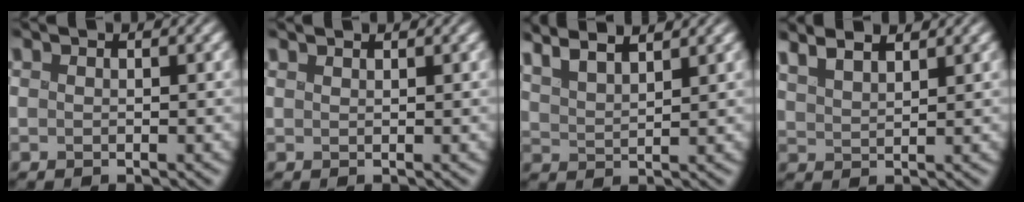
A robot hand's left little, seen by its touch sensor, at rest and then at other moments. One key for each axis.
{"total": 0.6, "fx": 0.5, "fy": 0.1, "fz": 0.1, "tx": -0.002, "ty": 0.004, "tz": 0.006}
{"total": 5.7, "fx": 4.3, "fy": 1.5, "fz": 3.4, "tx": -0.076, "ty": 0.026, "tz": 0.054}
{"total": 3.6, "fx": 2.7, "fy": 1.0, "fz": 2.1, "tx": -0.041, "ty": 0.015, "tz": 0.038}